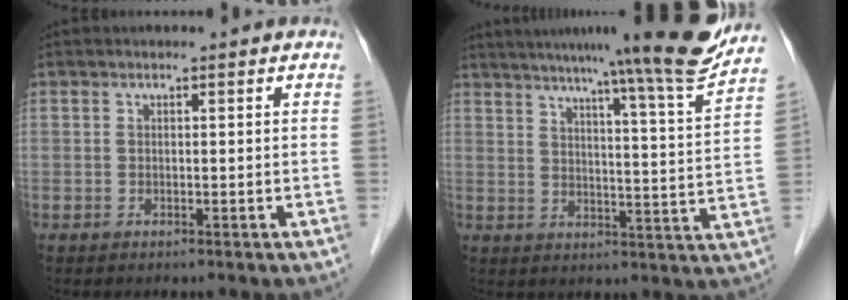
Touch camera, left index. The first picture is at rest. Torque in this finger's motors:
{"motor_torque": [1.05, -1.09, 0.50, 0.12]}